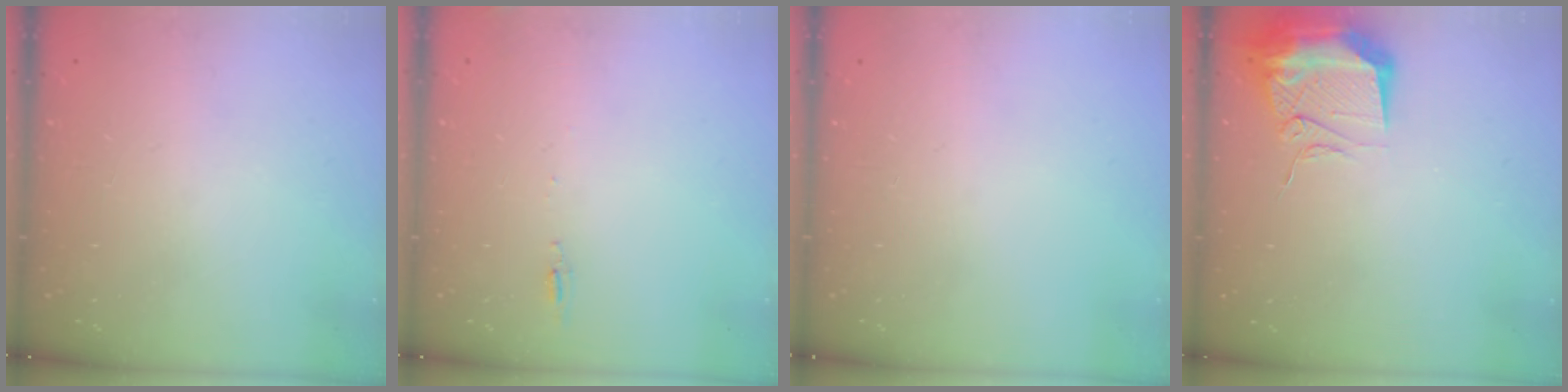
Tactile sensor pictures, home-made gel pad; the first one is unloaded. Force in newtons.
{"total": 5.0, "press": 4.7, "slide": 1.7}
{"total": 0.0}
{"total": 12.6, "press": 12.5, "slide": 1.2}